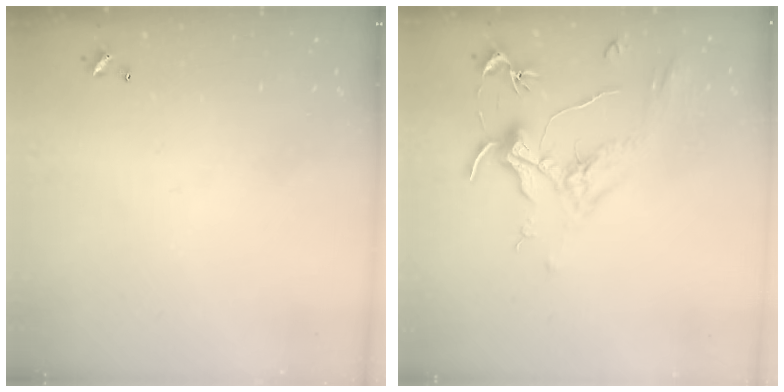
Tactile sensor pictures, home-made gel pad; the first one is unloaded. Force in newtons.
{"total": 1.8, "press": 1.6, "slide": 0.9}